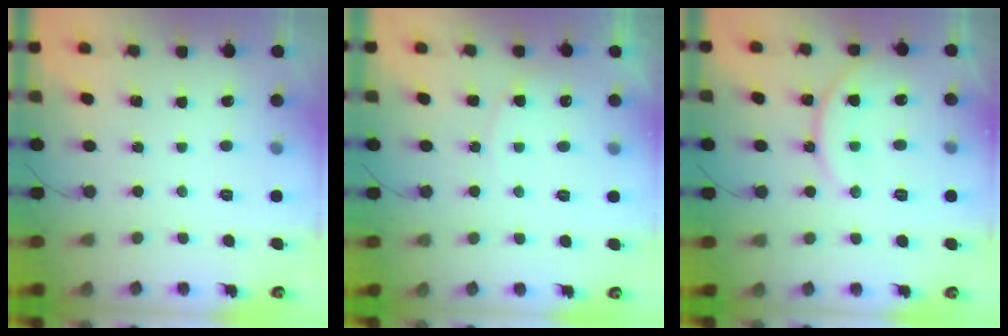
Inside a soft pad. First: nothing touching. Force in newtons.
{"total": 6.1, "press": 6.0, "slide": 0.7}
{"total": 11.7, "press": 11.6, "slide": 1.1}